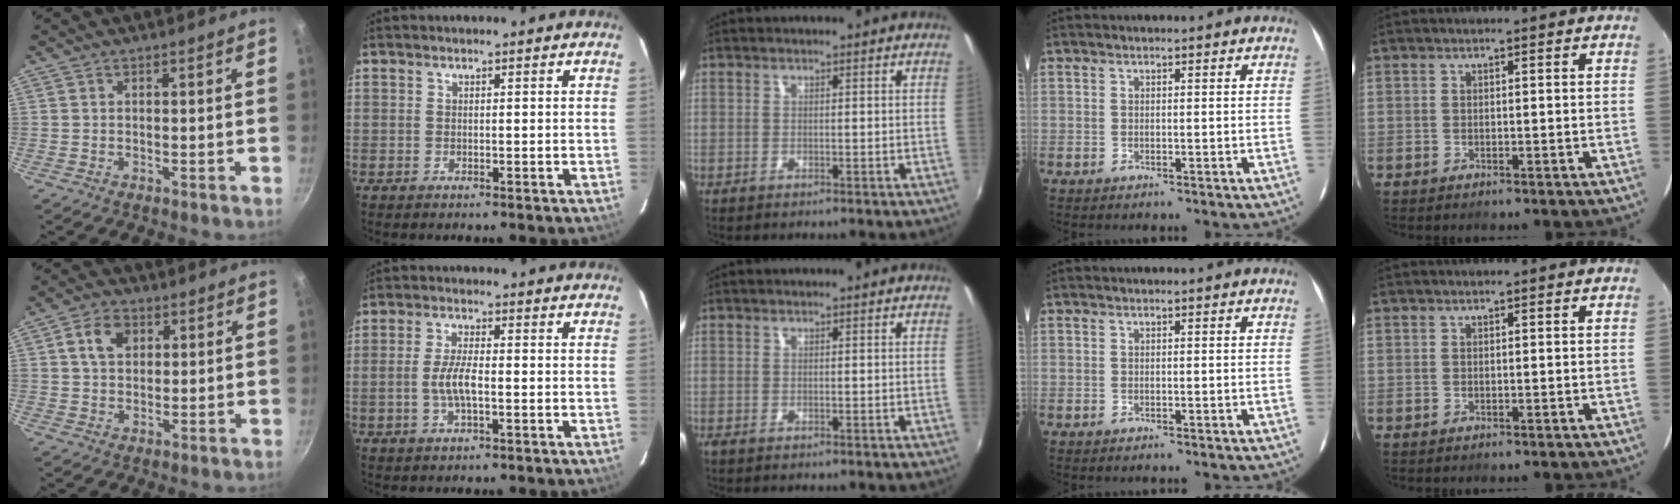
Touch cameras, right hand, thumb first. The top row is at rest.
{"thumb": {"total": 6.3, "force": [2.0, 4.7, 3.8], "torque": [-0.049, 0.005, 0.029]}, "index": {"total": 5.1, "force": [-1.1, 1.4, 4.8], "torque": [-0.097, 0.000, -0.021]}}